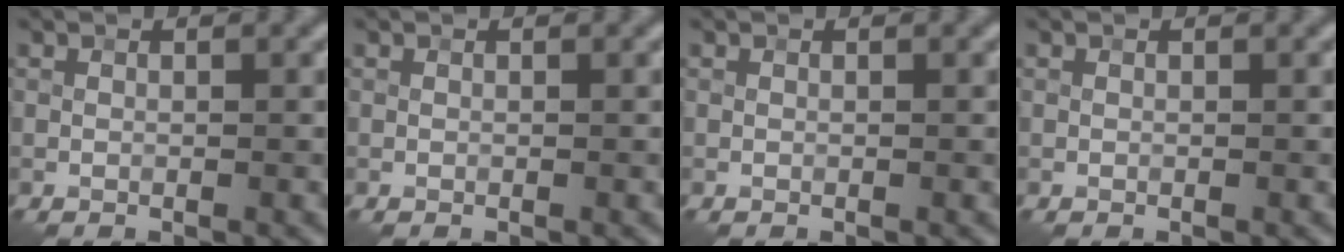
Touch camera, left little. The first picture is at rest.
{"total": 0.0}
{"total": 0.0}
{"total": 0.0}